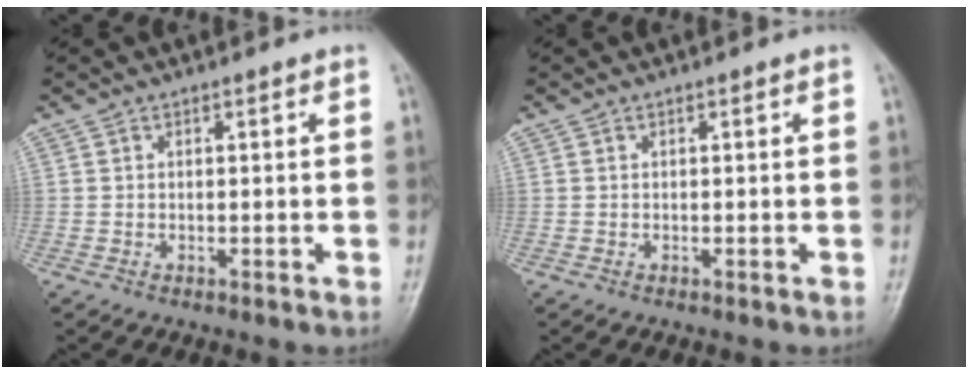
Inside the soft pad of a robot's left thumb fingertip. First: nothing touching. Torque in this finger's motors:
{"motor_torque": [0.00, 0.00, 0.00, 0.00, 0.00]}